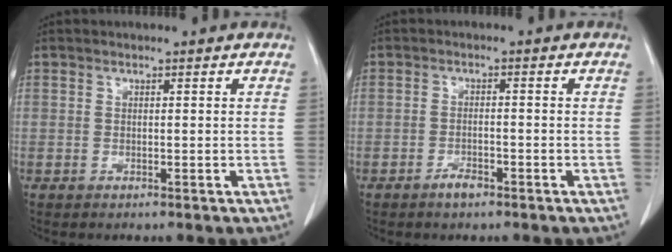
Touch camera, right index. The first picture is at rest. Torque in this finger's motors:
{"motor_torque": [0.31, -0.07, 0.03, 0.01]}